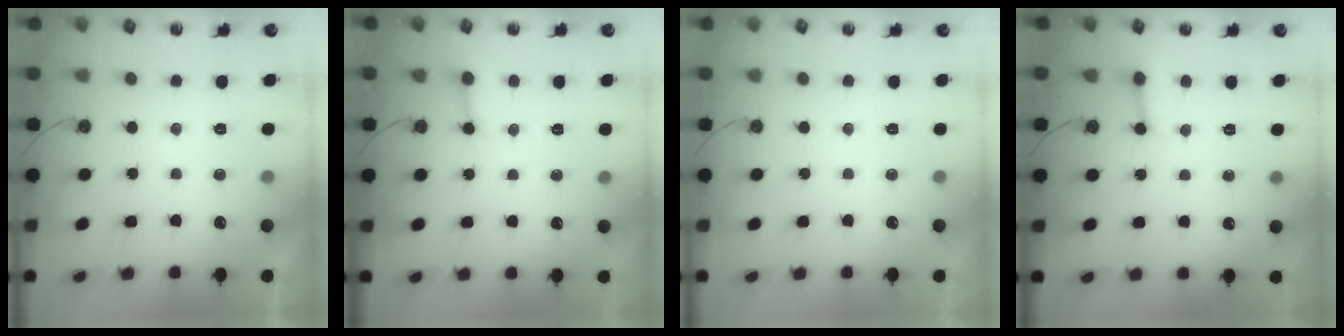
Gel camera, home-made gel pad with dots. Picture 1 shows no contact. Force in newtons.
{"total": 2.6, "press": 2.6, "slide": 0.1}
{"total": 0.0}
{"total": 3.0, "press": 3.0, "slide": 0.3}